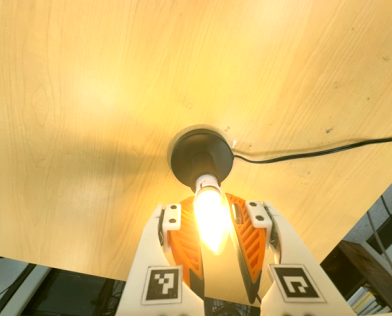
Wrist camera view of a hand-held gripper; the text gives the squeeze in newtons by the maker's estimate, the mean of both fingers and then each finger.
{"total": 15.3, "left": 14.8, "right": 15.7}